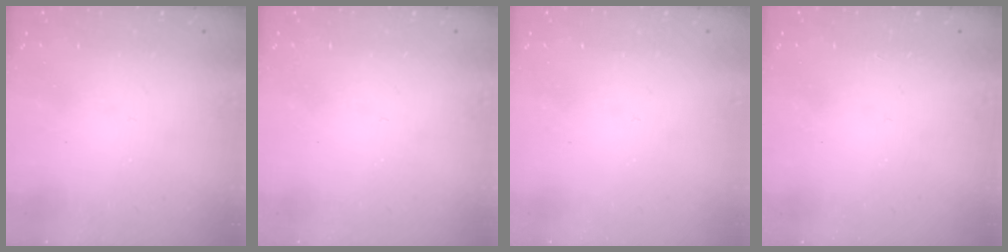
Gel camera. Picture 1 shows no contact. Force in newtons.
{"total": 0.0}
{"total": 0.0}
{"total": 1.7, "press": 1.7, "slide": 0.2}